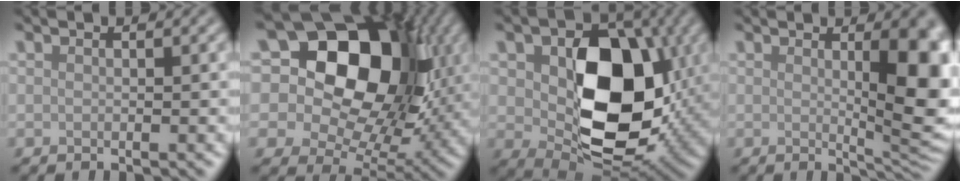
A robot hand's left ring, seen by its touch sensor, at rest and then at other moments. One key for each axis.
{"total": 18.6, "fx": 6.3, "fy": 13.0, "fz": 11.7, "tx": -0.204, "ty": 0.069, "tz": 0.105}
{"total": 11.9, "fx": 1.0, "fy": 7.8, "fz": 9.0, "tx": -0.139, "ty": -0.014, "tz": 0.028}
{"total": 7.9, "fx": 1.1, "fy": 2.3, "fz": 7.4, "tx": -0.084, "ty": -0.006, "tz": 0.022}